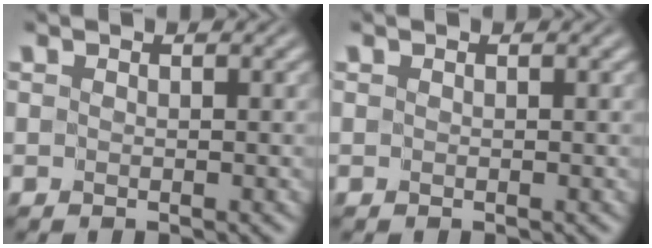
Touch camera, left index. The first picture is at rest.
{"total": 0.0}